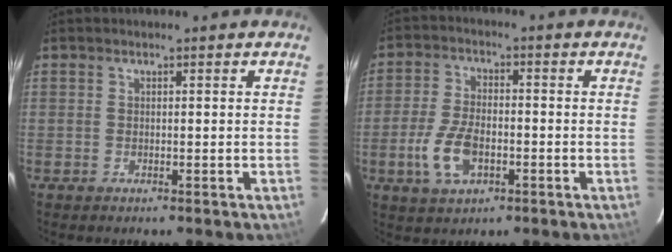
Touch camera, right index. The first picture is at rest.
{"total": 9.0, "force": [-3.1, 4.9, 6.9], "torque": [-0.153, -0.001, -0.055]}